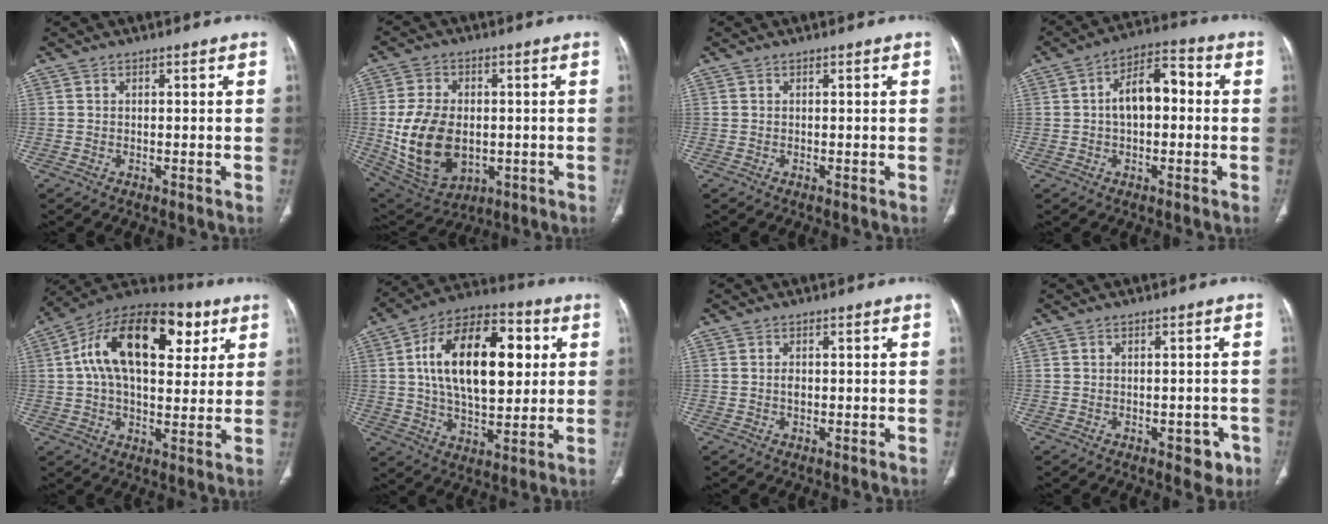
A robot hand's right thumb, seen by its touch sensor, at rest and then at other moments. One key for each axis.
{"total": 16.2, "fx": -1.4, "fy": 11.0, "fz": 11.8, "tx": -0.204, "ty": -0.002, "tz": 0.002}
{"total": 0.0}
{"total": 9.8, "fx": 0.4, "fy": 5.6, "fz": 8.0, "tx": -0.120, "ty": 0.034, "tz": -0.003}
{"total": 23.3, "fx": 7.3, "fy": 12.9, "fz": 18.0, "tx": -0.273, "ty": 0.020, "tz": 0.109}
{"total": 22.7, "fx": 4.3, "fy": 12.3, "fz": 18.7, "tx": -0.282, "ty": 0.008, "tz": 0.065}
{"total": 1.2, "fx": 0.0, "fy": 0.8, "fz": 0.9, "tx": -0.015, "ty": 0.001, "tz": 0.001}
{"total": 4.0, "fx": -1.9, "fy": 2.3, "fz": 2.6, "tx": -0.010, "ty": 0.009, "tz": -0.019}